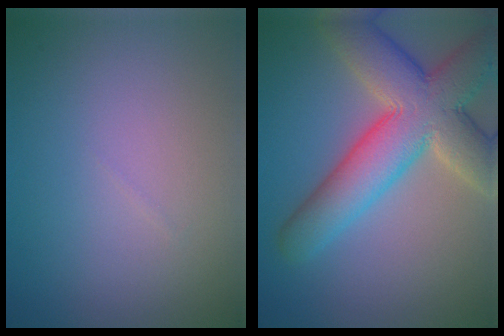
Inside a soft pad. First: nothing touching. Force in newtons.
{"total": 10.3, "press": 10.2, "slide": 1.0}